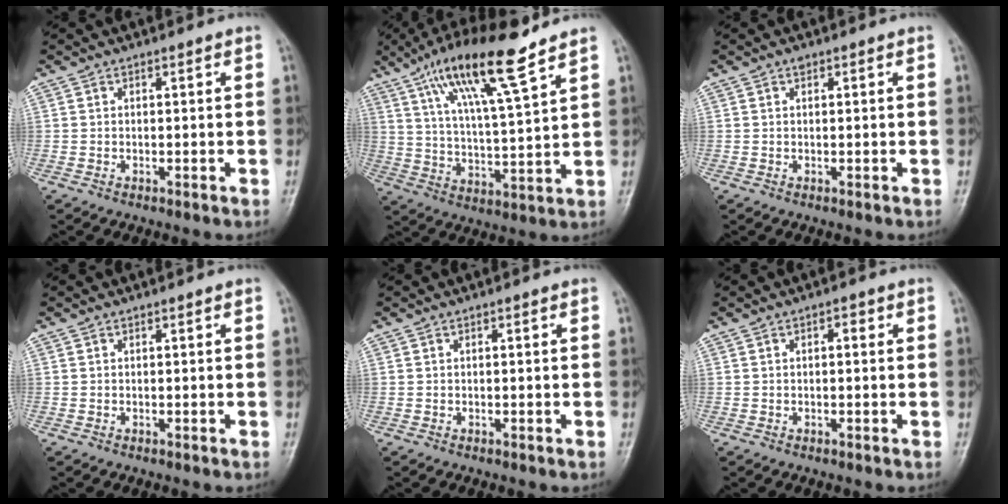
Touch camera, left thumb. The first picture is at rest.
{"total": 15.8, "force": [10.1, 2.2, 11.9], "torque": [-0.211, -0.039, 0.184]}
{"total": 0.6, "force": [0.4, 0.3, 0.3], "torque": [0.001, 0.000, 0.002]}
{"total": 0.0}
{"total": 0.0}
{"total": 1.4, "force": [0.3, 0.7, 1.1], "torque": [-0.013, 0.004, 0.000]}